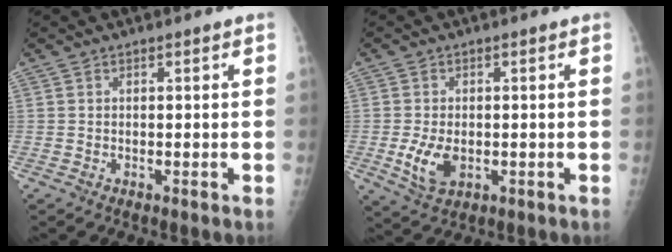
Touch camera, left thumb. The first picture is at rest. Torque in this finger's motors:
{"motor_torque": [-0.17, 0.25, 0.20, -0.05, 0.03]}